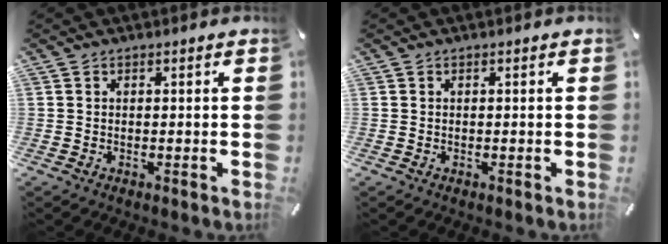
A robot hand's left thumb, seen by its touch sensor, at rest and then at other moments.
{"total": 0.0}